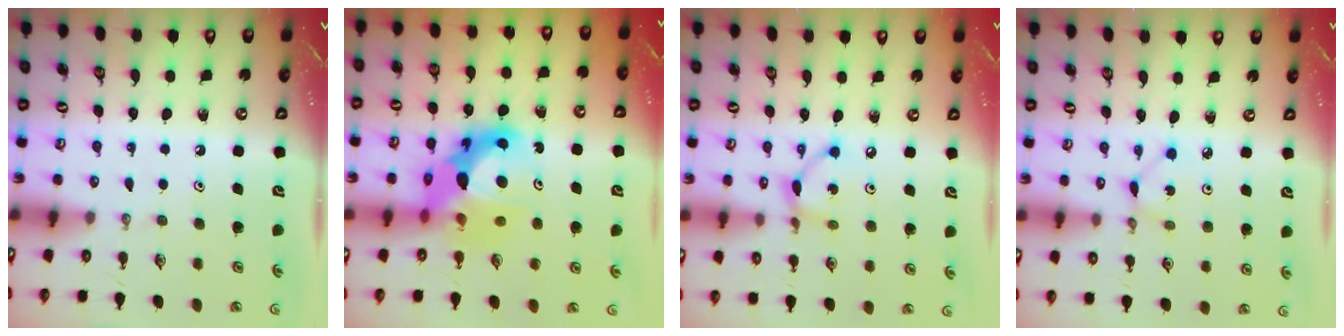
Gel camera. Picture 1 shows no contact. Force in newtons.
{"total": 14.9, "press": 14.8, "slide": 1.5}
{"total": 6.9, "press": 6.9, "slide": 0.1}
{"total": 1.3, "press": 1.3, "slide": 0.2}